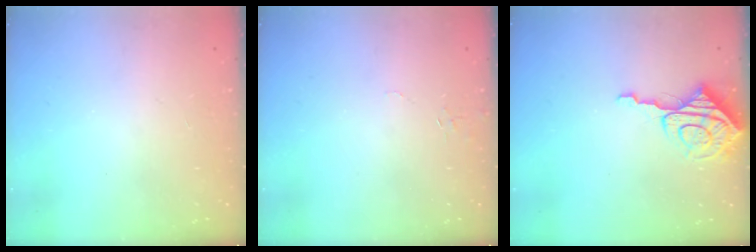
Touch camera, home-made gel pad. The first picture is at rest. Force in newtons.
{"total": 4.6, "press": 4.5, "slide": 0.4}
{"total": 9.2, "press": 9.2, "slide": 1.0}